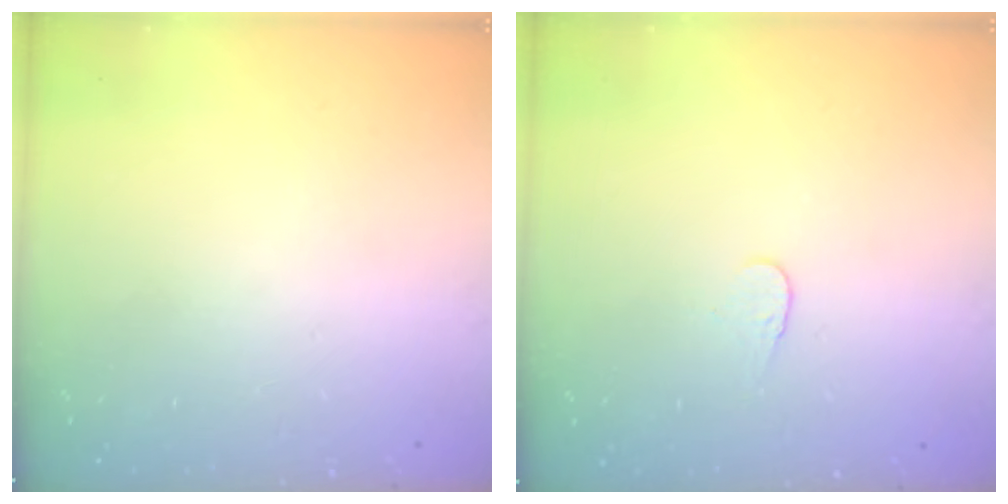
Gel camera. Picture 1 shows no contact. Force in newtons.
{"total": 3.8, "press": 3.8, "slide": 0.3}